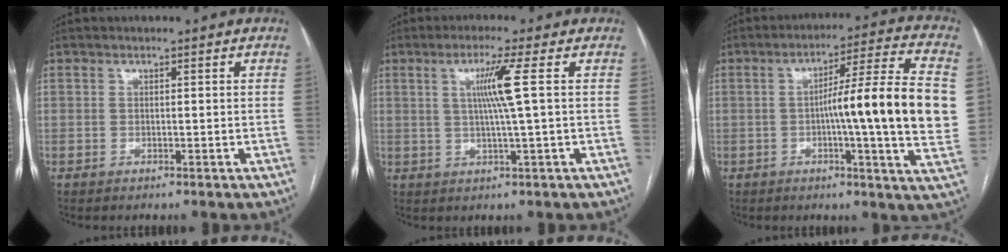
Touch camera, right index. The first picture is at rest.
{"total": 5.7, "force": [1.2, -1.4, 5.4], "torque": [-0.103, -0.001, 0.024]}
{"total": 17.6, "force": [-0.1, -0.3, 17.6], "torque": [-0.248, 0.010, -0.010]}